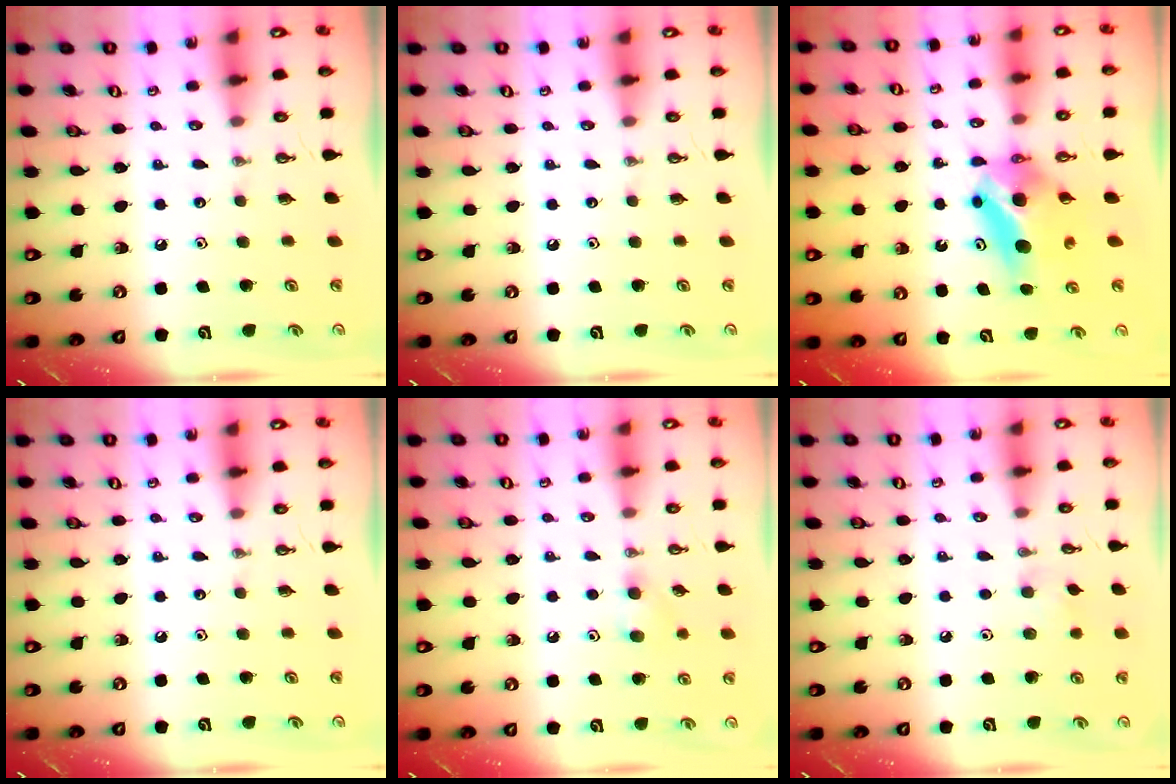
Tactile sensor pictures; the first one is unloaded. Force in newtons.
{"total": 0.0}
{"total": 6.9, "press": 6.6, "slide": 2.1}
{"total": 0.0}
{"total": 5.2, "press": 5.0, "slide": 1.2}
{"total": 6.4, "press": 6.3, "slide": 0.8}